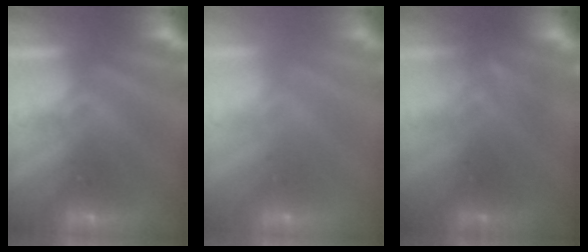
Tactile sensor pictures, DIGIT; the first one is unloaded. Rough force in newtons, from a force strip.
{"total": 2.8}
{"total": 2.9}